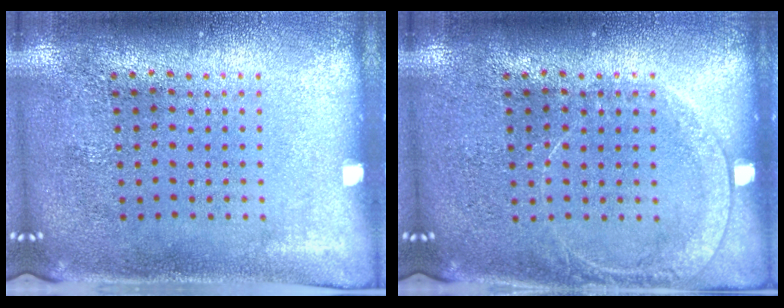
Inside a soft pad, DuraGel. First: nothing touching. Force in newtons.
{"total": 1.4, "press": 1.4, "slide": 0.1}